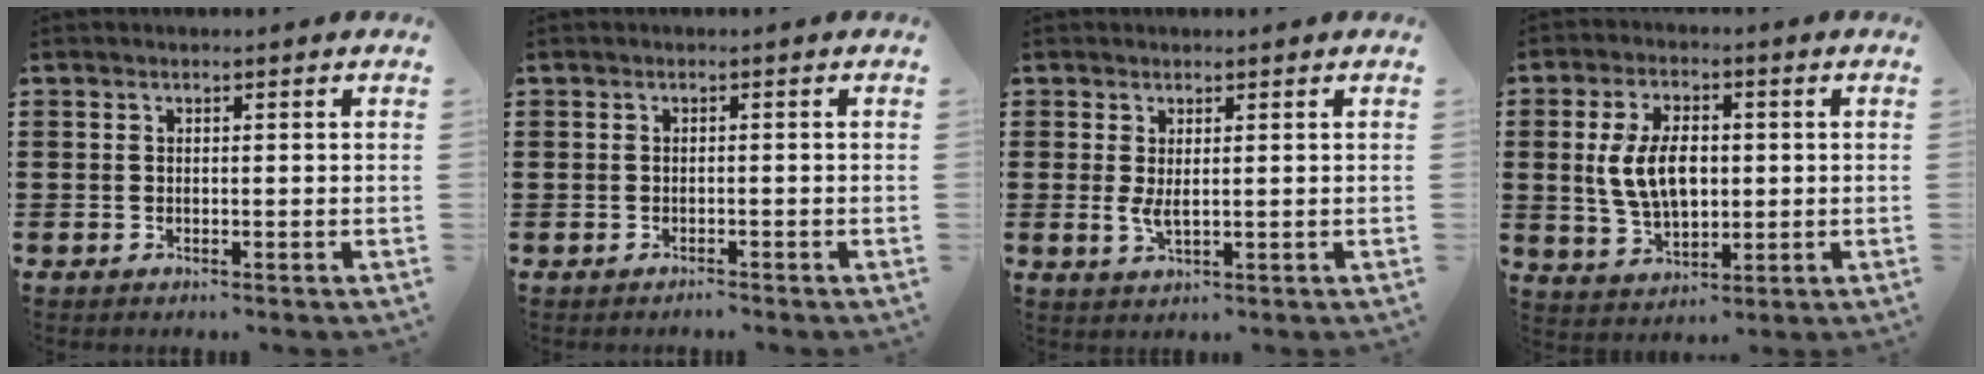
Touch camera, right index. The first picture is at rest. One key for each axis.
{"total": 0.8, "fx": -0.7, "fy": 0.2, "fz": -0.1, "tx": 0.001, "ty": 0.004, "tz": -0.017}
{"total": 2.4, "fx": 0.6, "fy": 0.7, "fz": 2.2, "tx": -0.045, "ty": 0.000, "tz": 0.011}
{"total": 8.3, "fx": 0.6, "fy": 4.8, "fz": 6.8, "tx": -0.146, "ty": 0.006, "tz": 0.004}